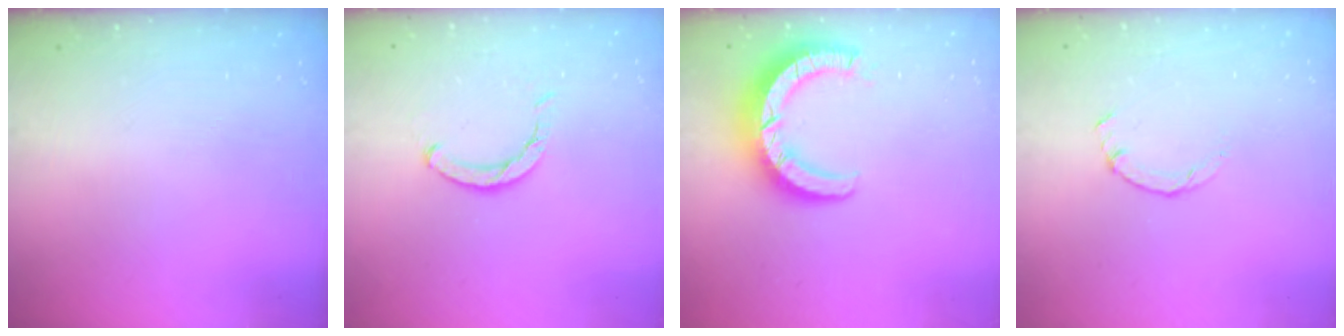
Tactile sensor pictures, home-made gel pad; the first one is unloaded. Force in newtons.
{"total": 3.3, "press": 3.3, "slide": 0.3}
{"total": 9.0, "press": 9.0, "slide": 1.0}
{"total": 0.9, "press": 0.9, "slide": 0.3}